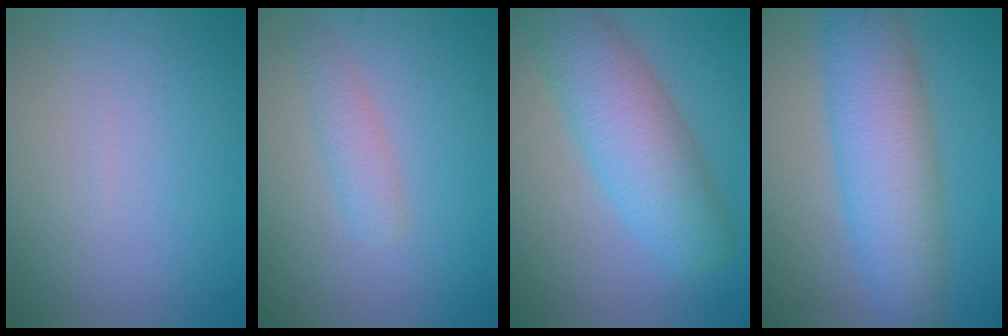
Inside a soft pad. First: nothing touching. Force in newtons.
{"total": 1.9, "press": 1.9, "slide": 0.1}
{"total": 7.7, "press": 7.7, "slide": 0.2}
{"total": 7.9, "press": 7.9, "slide": 0.1}